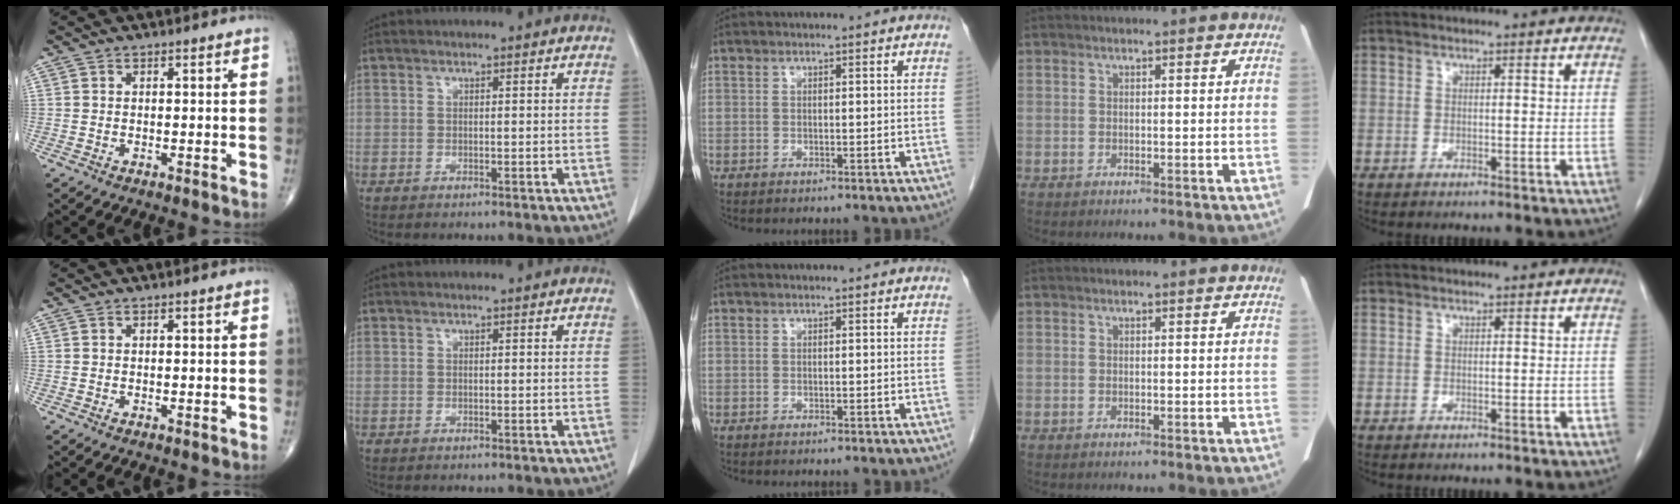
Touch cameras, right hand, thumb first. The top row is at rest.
{}